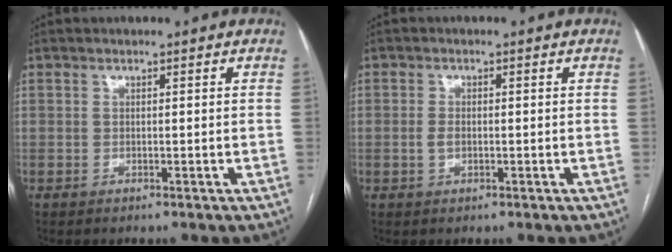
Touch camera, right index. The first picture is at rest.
{"total": 1.8, "force": [-0.3, 1.0, 1.5], "torque": [-0.031, 0.002, -0.004]}